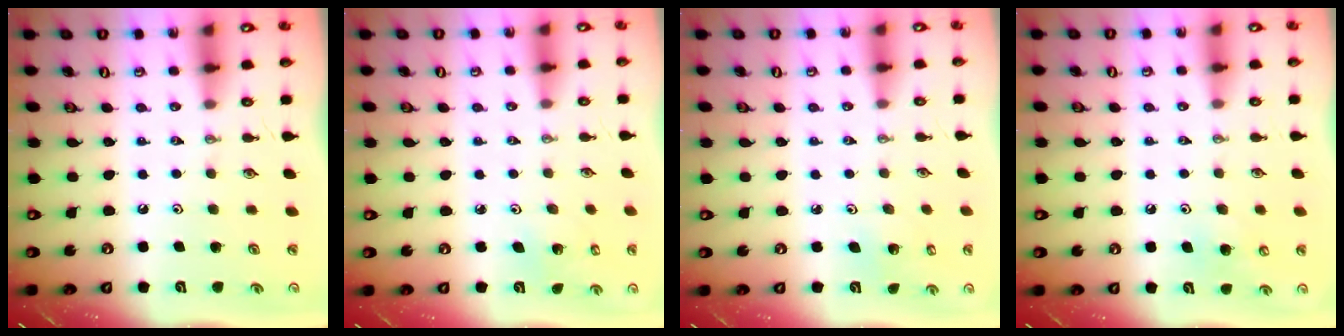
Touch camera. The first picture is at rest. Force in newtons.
{"total": 3.0, "press": 3.0, "slide": 0.1}
{"total": 2.6, "press": 2.6, "slide": 0.2}
{"total": 7.5, "press": 7.5, "slide": 0.9}